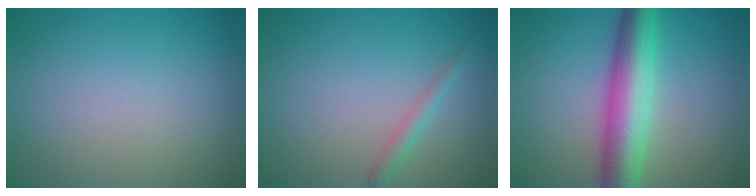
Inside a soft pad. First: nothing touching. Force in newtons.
{"total": 1.4, "press": 1.4, "slide": 0.0}
{"total": 7.5, "press": 7.5, "slide": 0.1}